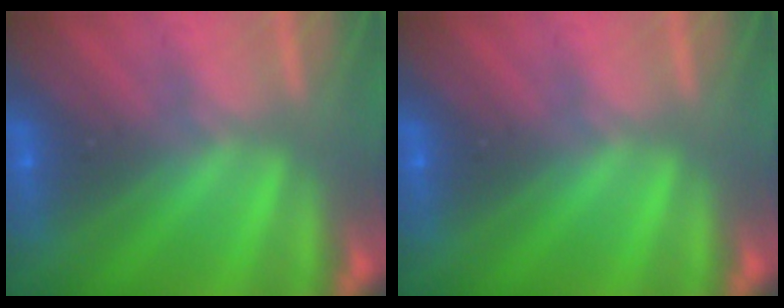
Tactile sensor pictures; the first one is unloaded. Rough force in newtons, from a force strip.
{"total": 0.0}